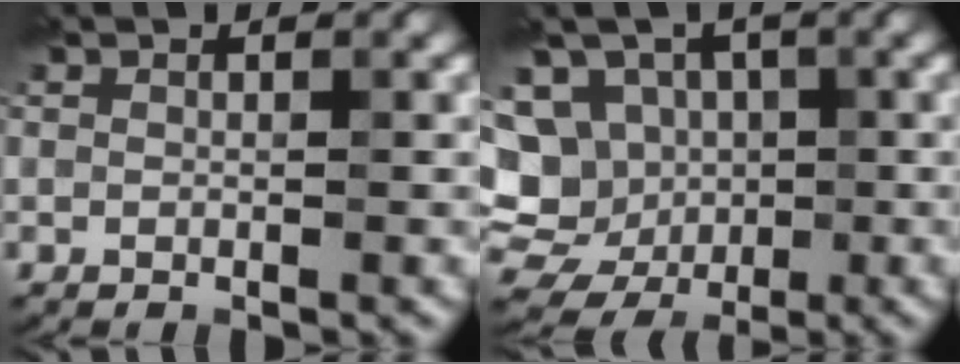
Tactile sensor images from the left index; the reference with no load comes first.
{"total": 12.4, "force": [-1.5, 11.2, 5.2], "torque": [-0.109, 0.004, -0.032]}